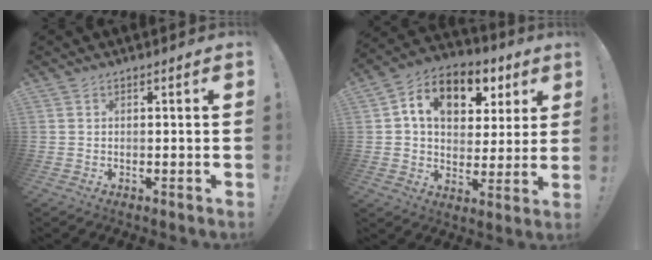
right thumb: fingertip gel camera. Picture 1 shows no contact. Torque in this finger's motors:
{"motor_torque": [1.30, 1.35, 0.31, 0.06, 0.33]}